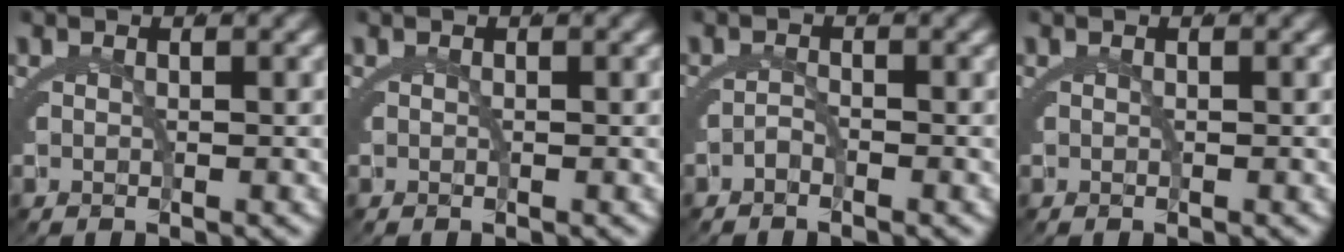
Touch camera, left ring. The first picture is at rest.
{"total": 0.0}
{"total": 0.7, "force": [-0.6, 0.0, 0.2], "torque": [-0.013, -0.007, -0.011]}
{"total": 0.0}